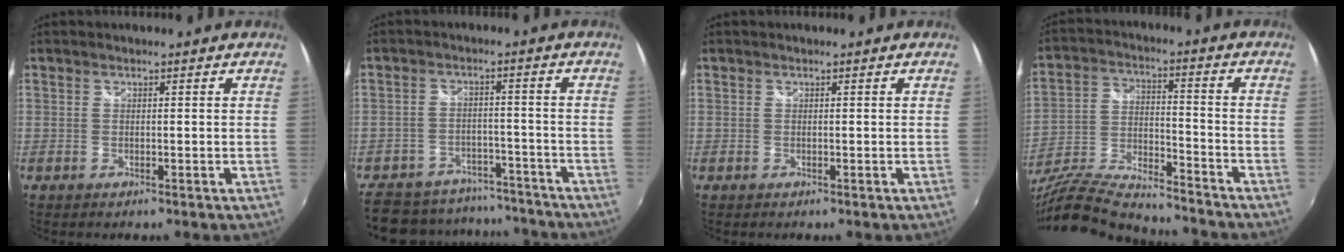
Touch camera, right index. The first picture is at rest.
{"total": 17.4, "force": [-14.5, 8.2, 4.8], "torque": [-0.125, 0.032, -0.189]}
{"total": 0.0}
{"total": 19.8, "force": [-17.0, 3.7, 9.5], "torque": [-0.194, -0.031, -0.288]}